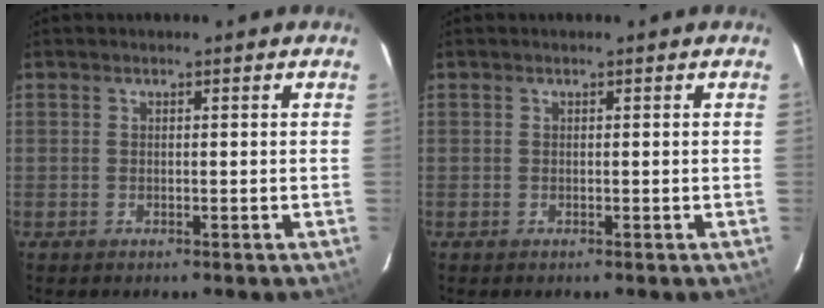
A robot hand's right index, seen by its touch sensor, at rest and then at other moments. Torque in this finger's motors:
{"motor_torque": [-0.01, 0.01, 0.03, 0.01]}